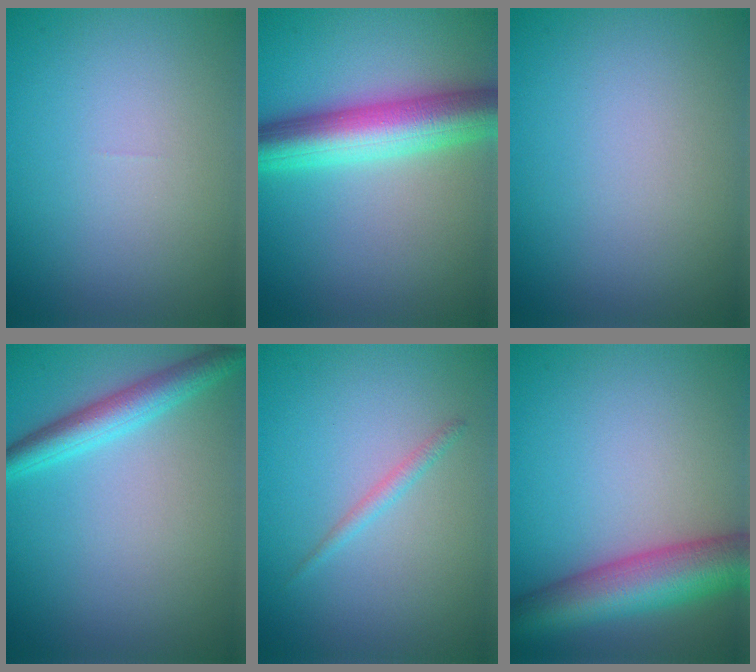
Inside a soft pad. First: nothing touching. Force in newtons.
{"total": 7.7, "press": 7.6, "slide": 0.3}
{"total": 0.0}
{"total": 3.4, "press": 3.4, "slide": 0.1}
{"total": 1.0, "press": 1.0, "slide": 0.1}
{"total": 8.4, "press": 8.4, "slide": 0.3}